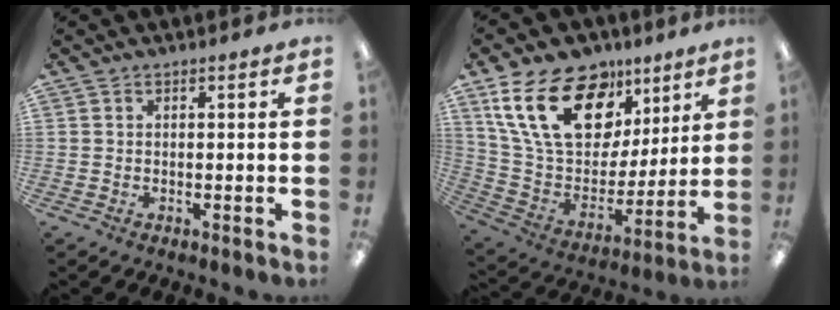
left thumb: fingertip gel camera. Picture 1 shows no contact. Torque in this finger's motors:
{"motor_torque": [0.46, 0.60, 1.75, -1.05, 0.57]}